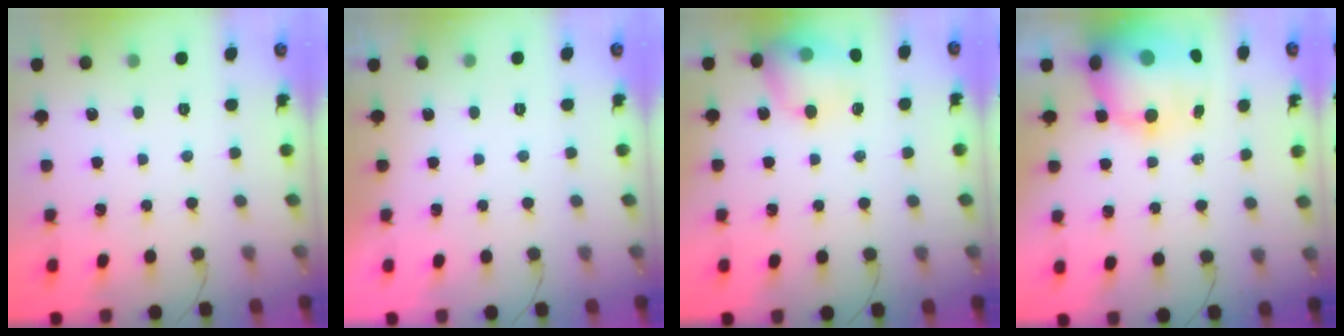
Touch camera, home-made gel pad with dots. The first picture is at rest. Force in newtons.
{"total": 0.0}
{"total": 15.6, "press": 15.4, "slide": 2.1}
{"total": 15.8, "press": 15.4, "slide": 3.6}